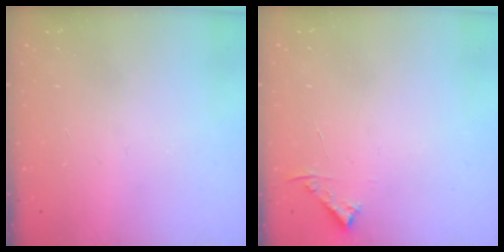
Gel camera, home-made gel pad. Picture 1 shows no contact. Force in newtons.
{"total": 3.4, "press": 3.4, "slide": 0.4}